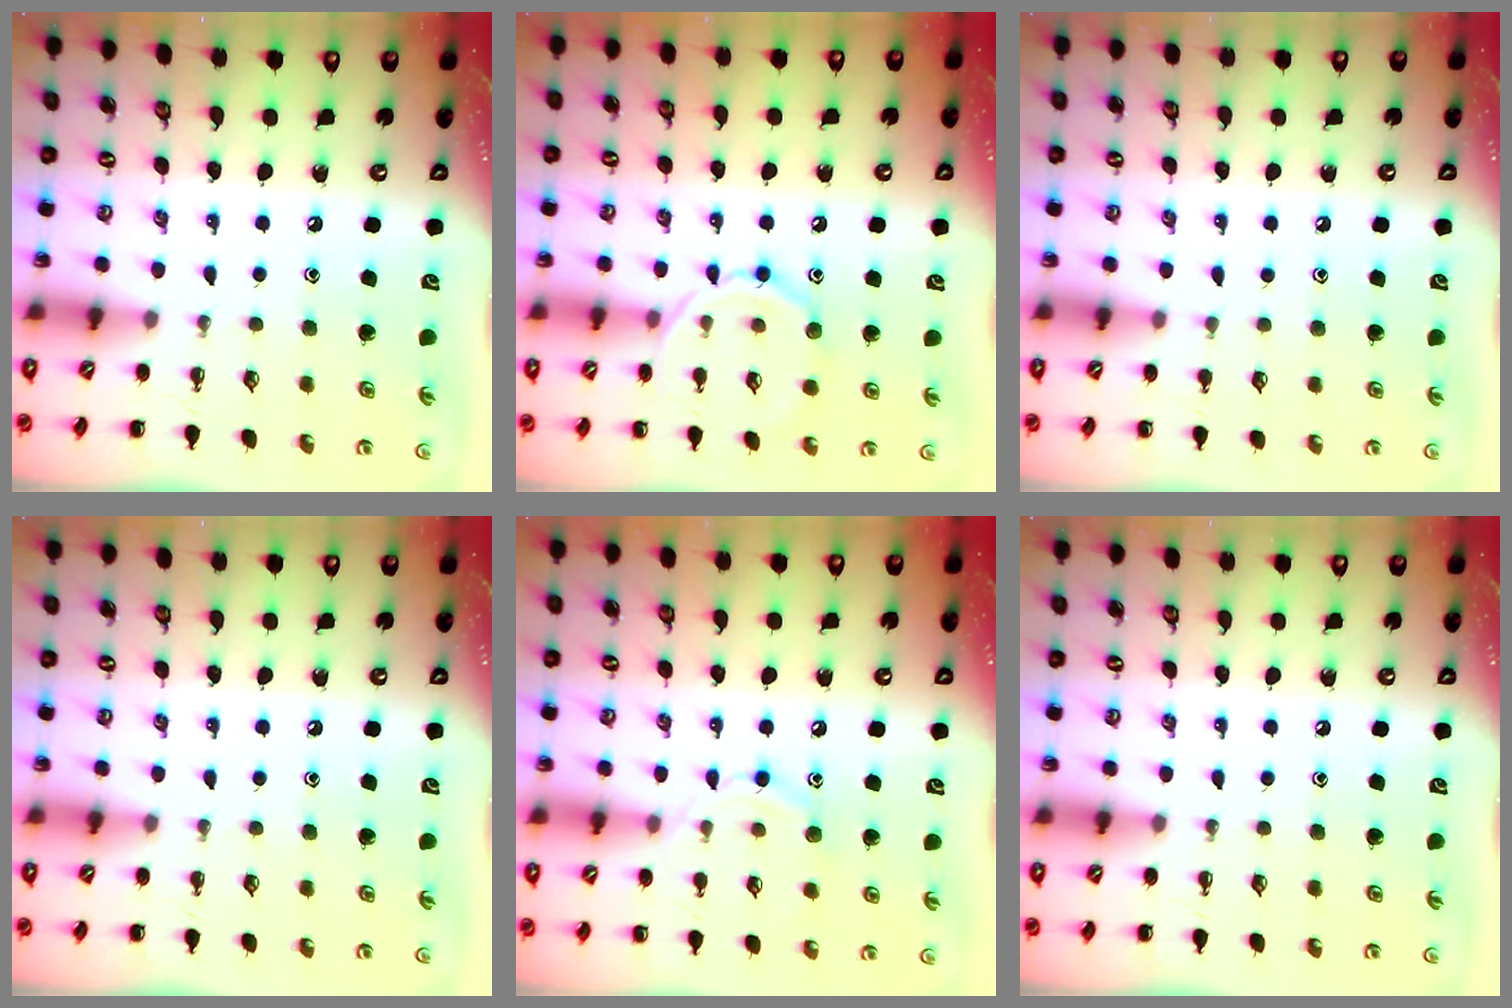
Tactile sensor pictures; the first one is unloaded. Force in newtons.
{"total": 10.7, "press": 10.6, "slide": 0.6}
{"total": 3.8, "press": 3.5, "slide": 1.3}
{"total": 0.0}
{"total": 8.2, "press": 8.1, "slide": 1.1}
{"total": 0.0}